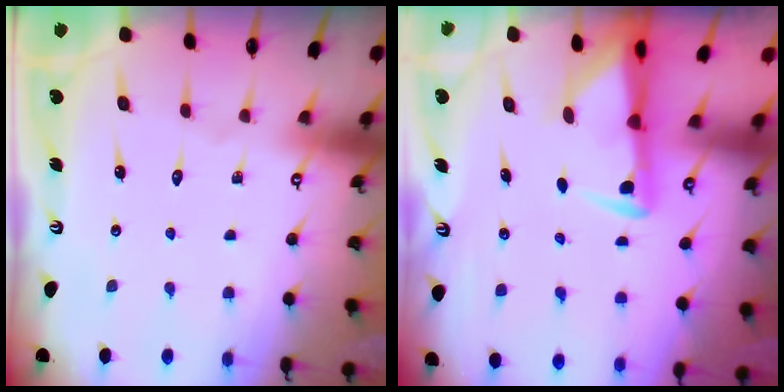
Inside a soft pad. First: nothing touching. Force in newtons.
{"total": 2.9, "press": 2.8, "slide": 0.5}